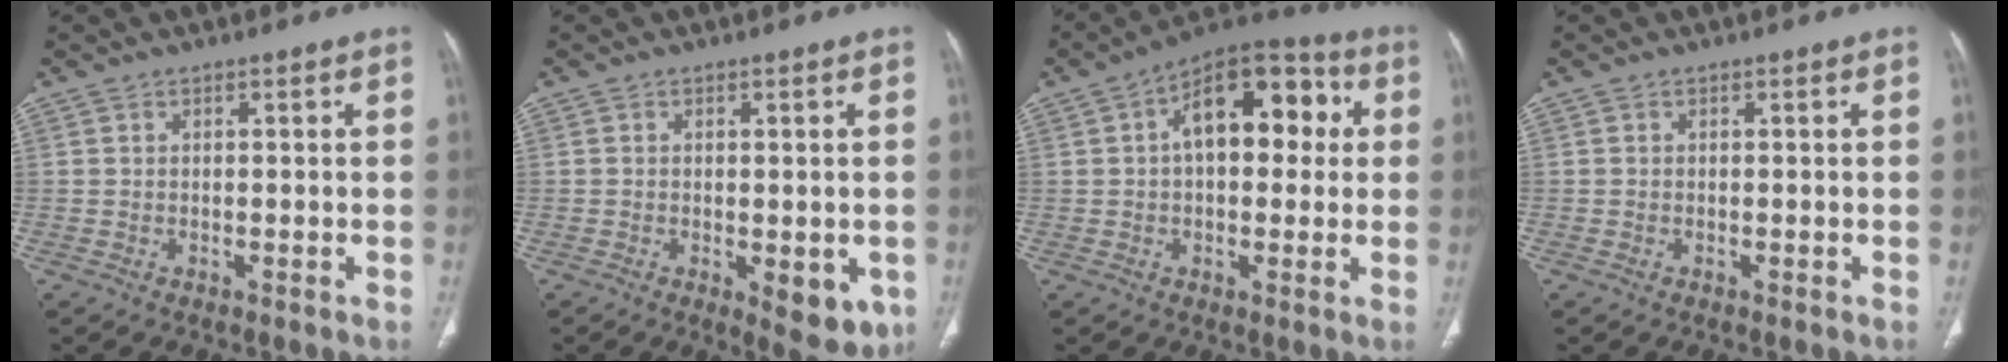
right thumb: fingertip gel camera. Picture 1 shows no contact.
{"total": 7.2, "force": [-2.1, 3.2, 6.1], "torque": [-0.061, -0.011, -0.019]}
{"total": 16.0, "force": [3.1, 8.9, 13.0], "torque": [-0.155, 0.036, 0.039]}
{"total": 0.0}